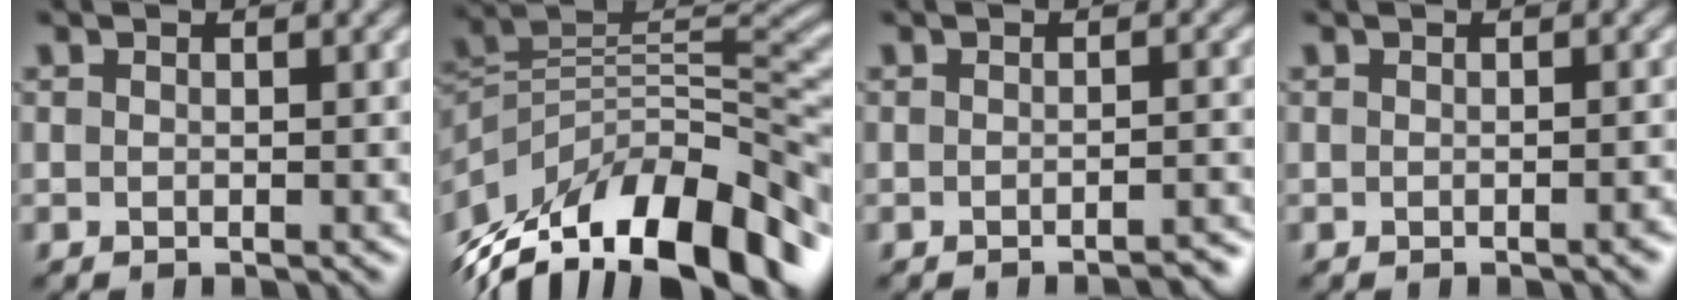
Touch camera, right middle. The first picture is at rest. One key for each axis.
{"total": 13.1, "fx": -7.3, "fy": 6.3, "fz": 8.8, "tx": -0.164, "ty": 0.022, "tz": -0.127}
{"total": 2.8, "fx": -2.4, "fy": 0.4, "fz": 1.4, "tx": -0.014, "ty": 0.012, "tz": -0.030}
{"total": 1.5, "fx": -0.9, "fy": 0.4, "fz": 1.1, "tx": -0.008, "ty": 0.002, "tz": -0.009}